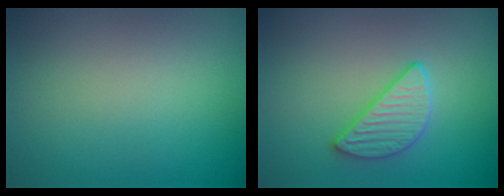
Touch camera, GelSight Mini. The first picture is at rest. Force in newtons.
{"total": 2.9, "press": 2.6, "slide": 1.1}